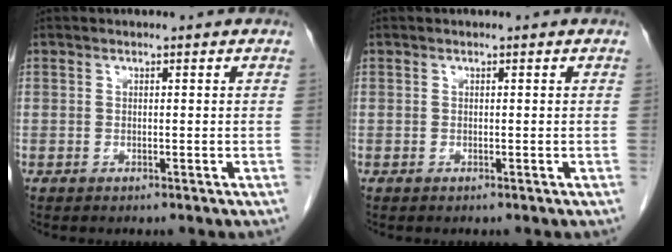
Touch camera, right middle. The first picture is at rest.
{"total": 0.0}